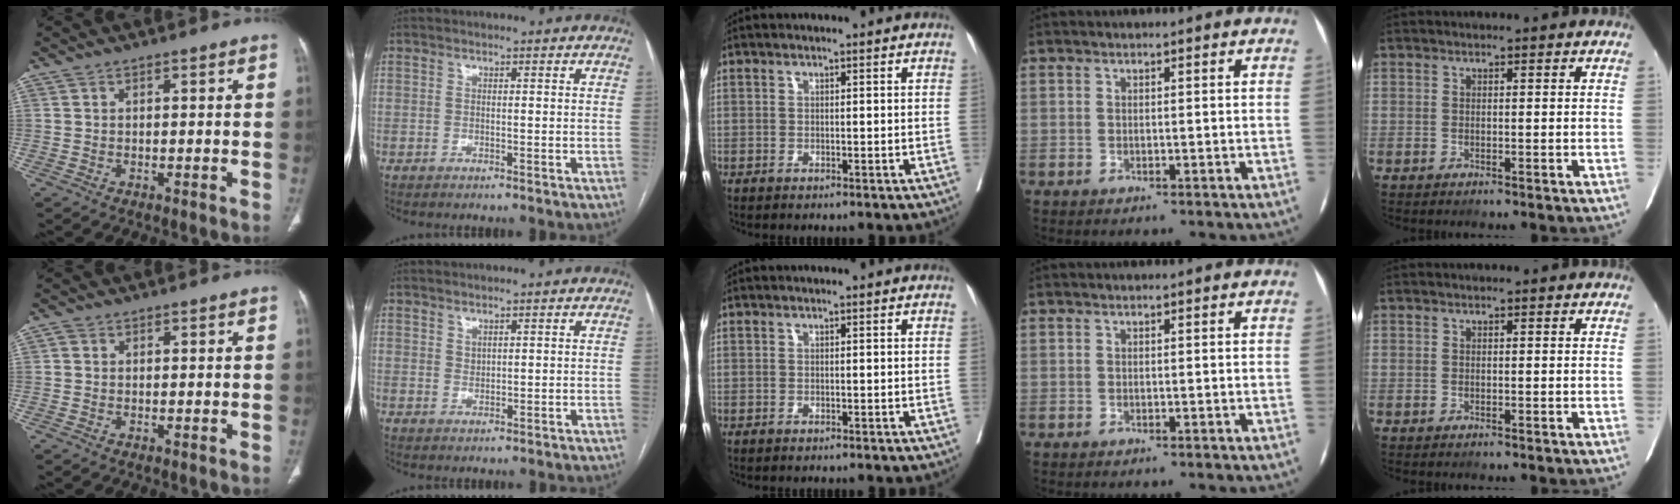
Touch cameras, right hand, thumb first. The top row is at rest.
{"thumb": {"total": 0.9, "force": [0.2, 0.8, 0.4], "torque": [-0.004, 0.001, 0.001]}, "index": {"total": 1.0, "force": [0.8, 0.5, 0.3], "torque": [-0.001, -0.005, 0.016]}}